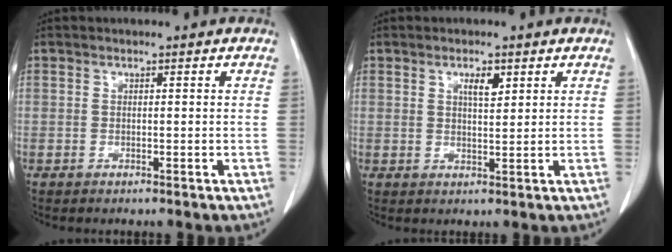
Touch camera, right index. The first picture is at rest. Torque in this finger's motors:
{"motor_torque": [0.31, 0.17, 0.07, 0.03]}